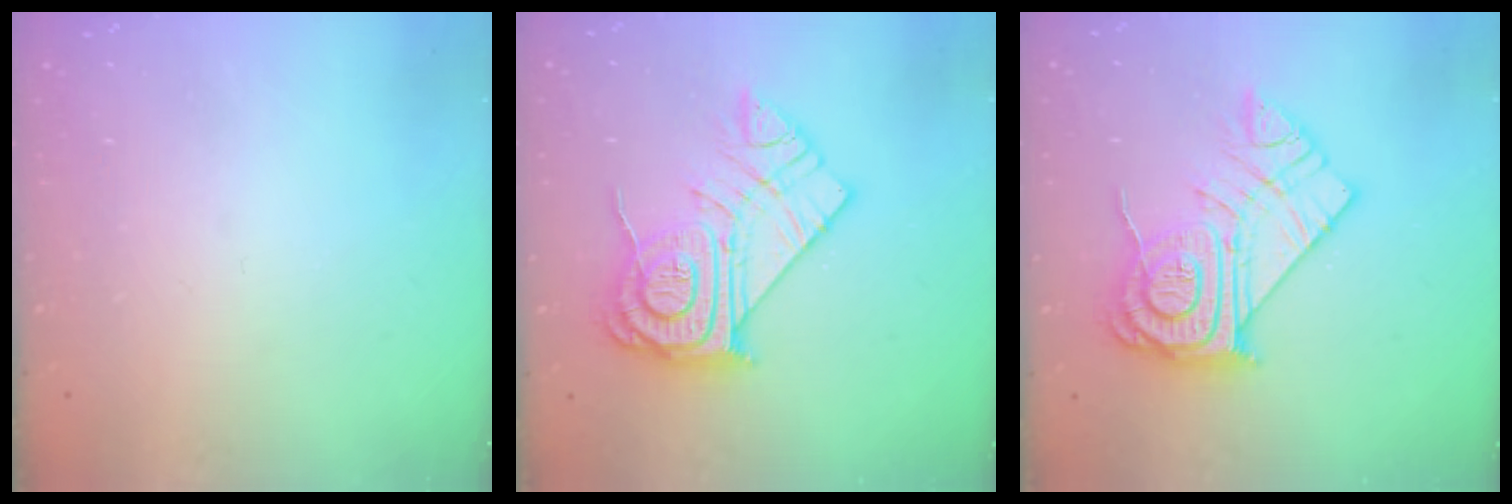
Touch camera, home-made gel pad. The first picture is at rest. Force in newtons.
{"total": 17.0, "press": 16.9, "slide": 1.6}
{"total": 17.0, "press": 16.9, "slide": 1.6}